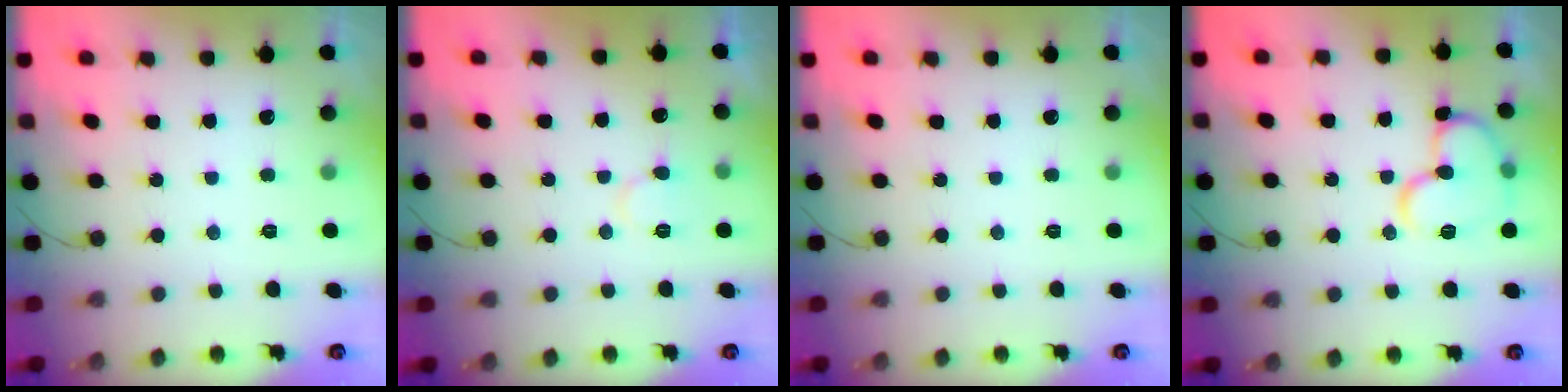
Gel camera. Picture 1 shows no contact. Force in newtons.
{"total": 7.0, "press": 7.0, "slide": 0.4}
{"total": 0.0}
{"total": 14.1, "press": 14.0, "slide": 1.8}